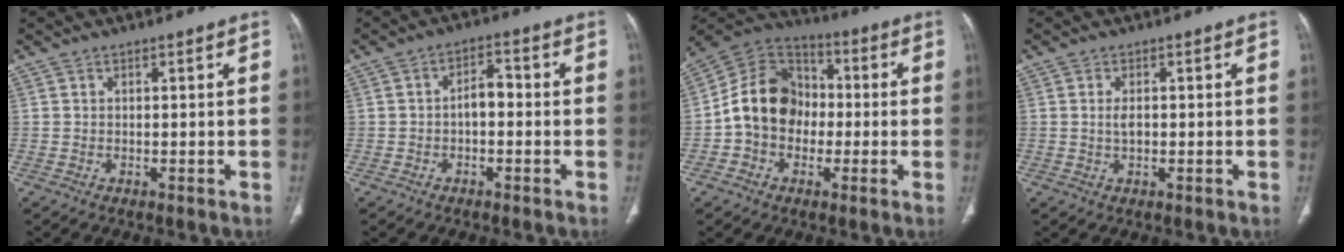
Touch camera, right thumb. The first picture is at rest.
{"total": 3.9, "force": [-0.8, 2.2, 3.1], "torque": [-0.040, 0.021, -0.020]}
{"total": 14.1, "force": [-1.4, 11.3, 8.2], "torque": [-0.119, 0.039, -0.037]}
{"total": 2.1, "force": [0.0, 1.1, 1.7], "torque": [-0.035, 0.000, 0.000]}